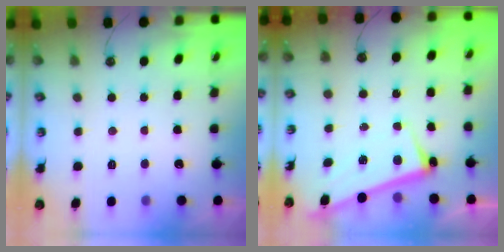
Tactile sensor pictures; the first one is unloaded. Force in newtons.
{"total": 2.7, "press": 2.6, "slide": 0.7}